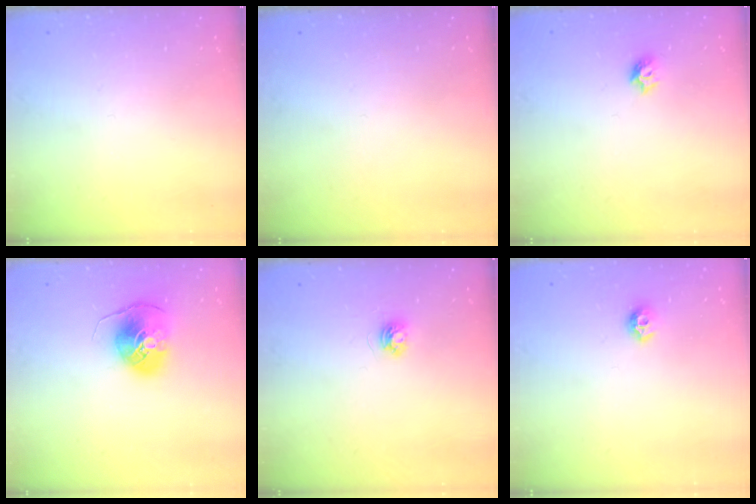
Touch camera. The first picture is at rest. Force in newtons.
{"total": 0.0}
{"total": 5.1, "press": 5.1, "slide": 0.6}
{"total": 8.1, "press": 8.0, "slide": 1.2}
{"total": 3.9, "press": 3.9, "slide": 0.4}
{"total": 6.8, "press": 6.7, "slide": 1.0}